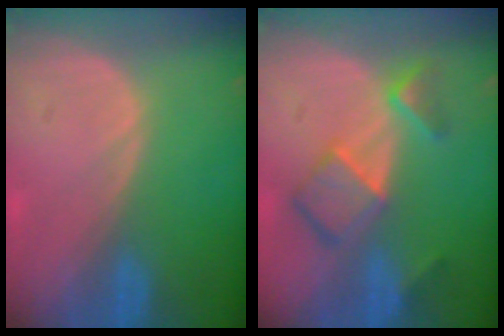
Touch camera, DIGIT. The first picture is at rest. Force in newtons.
{"total": 7.4, "press": 6.4, "slide": 3.7}